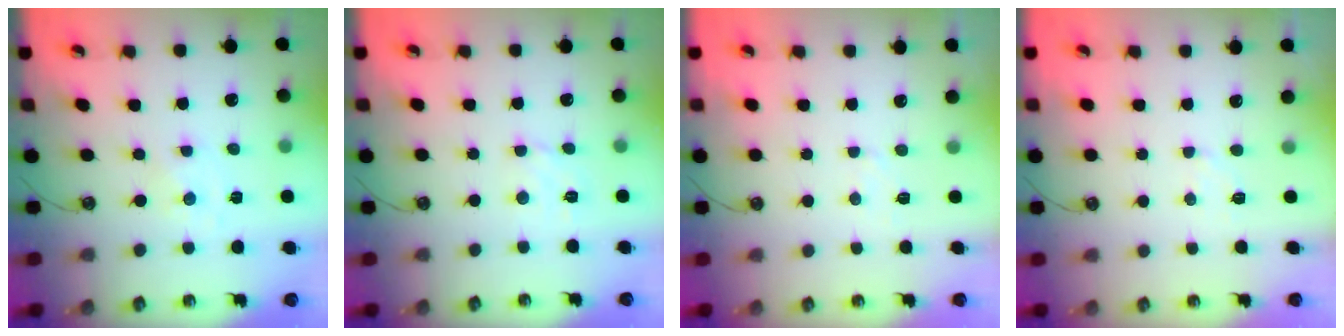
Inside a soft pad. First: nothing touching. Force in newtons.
{"total": 3.0, "press": 3.0, "slide": 0.3}
{"total": 4.5, "press": 4.4, "slide": 0.6}
{"total": 4.4, "press": 4.4, "slide": 0.6}